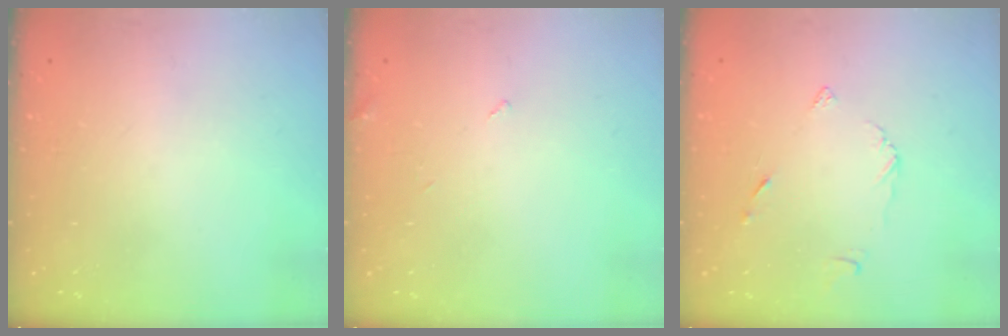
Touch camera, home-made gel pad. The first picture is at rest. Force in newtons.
{"total": 2.2, "press": 2.2, "slide": 0.3}
{"total": 5.0, "press": 5.0, "slide": 0.3}